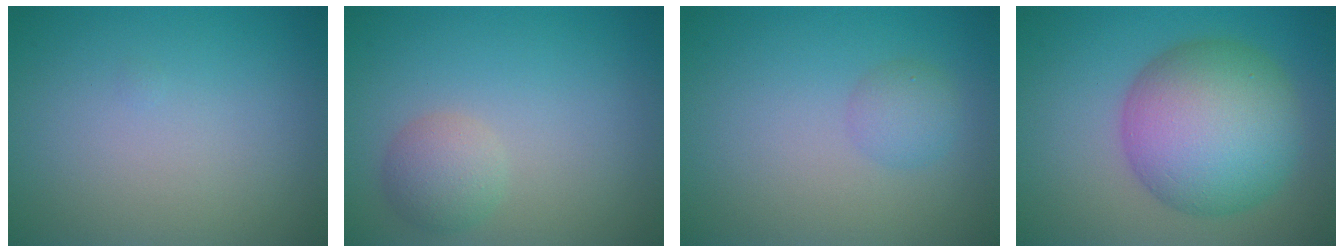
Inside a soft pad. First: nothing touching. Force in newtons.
{"total": 2.3, "press": 2.3, "slide": 0.2}
{"total": 1.6, "press": 1.6, "slide": 0.1}
{"total": 10.4, "press": 10.4, "slide": 0.5}